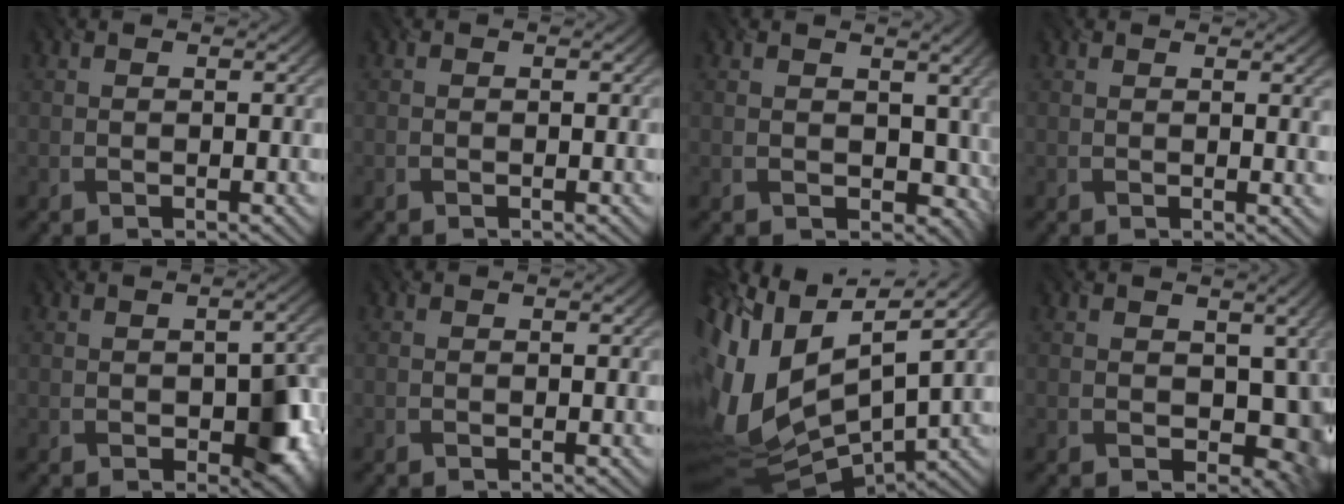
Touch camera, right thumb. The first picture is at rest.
{"total": 0.0}
{"total": 6.4, "force": [0.4, 4.6, 4.4], "torque": [-0.076, -0.019, 0.012]}
{"total": 1.9, "force": [1.1, 0.3, 1.5], "torque": [-0.024, -0.001, 0.020]}
{"total": 6.0, "force": [-1.1, 3.5, 4.8], "torque": [-0.068, -0.012, -0.010]}
{"total": 0.0}
{"total": 16.0, "force": [2.3, 7.2, 14.1], "torque": [-0.323, -0.010, 0.062]}
{"total": 9.5, "force": [0.4, 6.4, 7.0], "torque": [-0.111, -0.031, 0.018]}